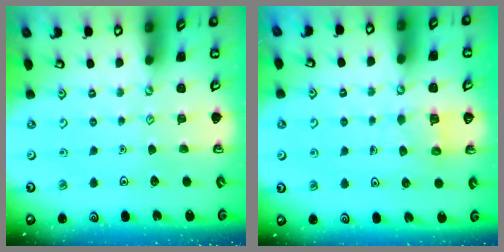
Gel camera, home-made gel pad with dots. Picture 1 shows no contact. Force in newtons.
{"total": 5.2, "press": 5.2, "slide": 0.5}